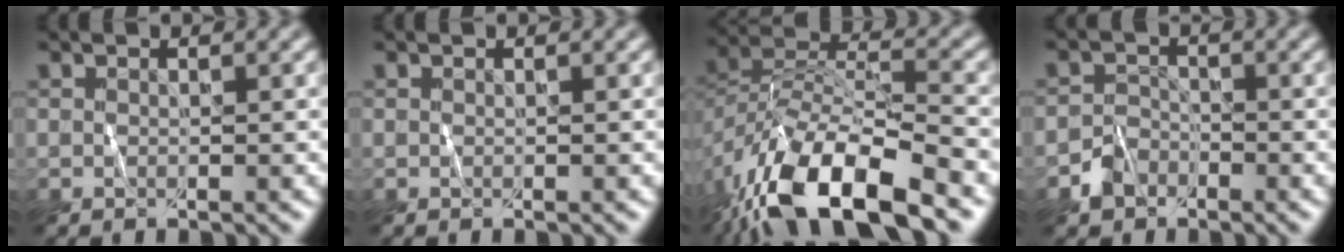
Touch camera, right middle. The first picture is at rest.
{"total": 0.0}
{"total": 12.8, "force": [-8.2, 5.3, 8.3], "torque": [-0.157, -0.008, -0.153]}
{"total": 1.9, "force": [-1.5, 1.3, -0.1], "torque": [0.006, 0.009, -0.029]}